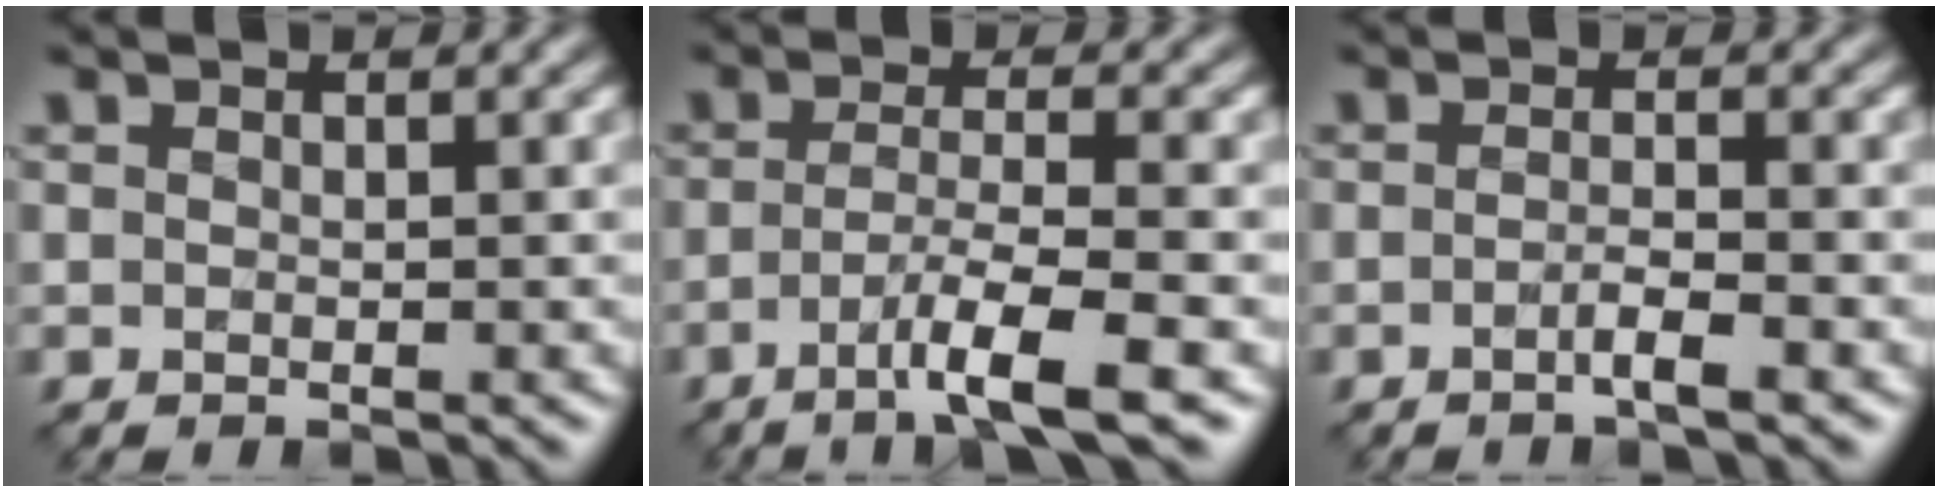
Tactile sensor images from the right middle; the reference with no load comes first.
{"total": 5.4, "force": [-2.5, 0.8, 4.7], "torque": [-0.076, 0.001, -0.051]}
{"total": 1.9, "force": [-0.8, 0.4, 1.6], "torque": [-0.024, 0.007, -0.019]}